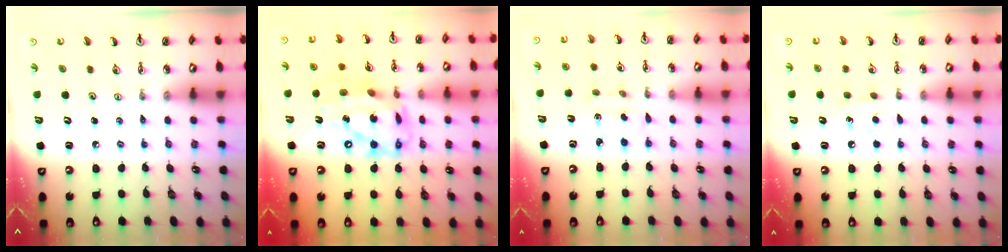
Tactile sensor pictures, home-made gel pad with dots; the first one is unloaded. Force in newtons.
{"total": 20.3, "press": 20.2, "slide": 1.6}
{"total": 2.1, "press": 2.0, "slide": 0.6}
{"total": 5.6, "press": 5.6, "slide": 0.7}